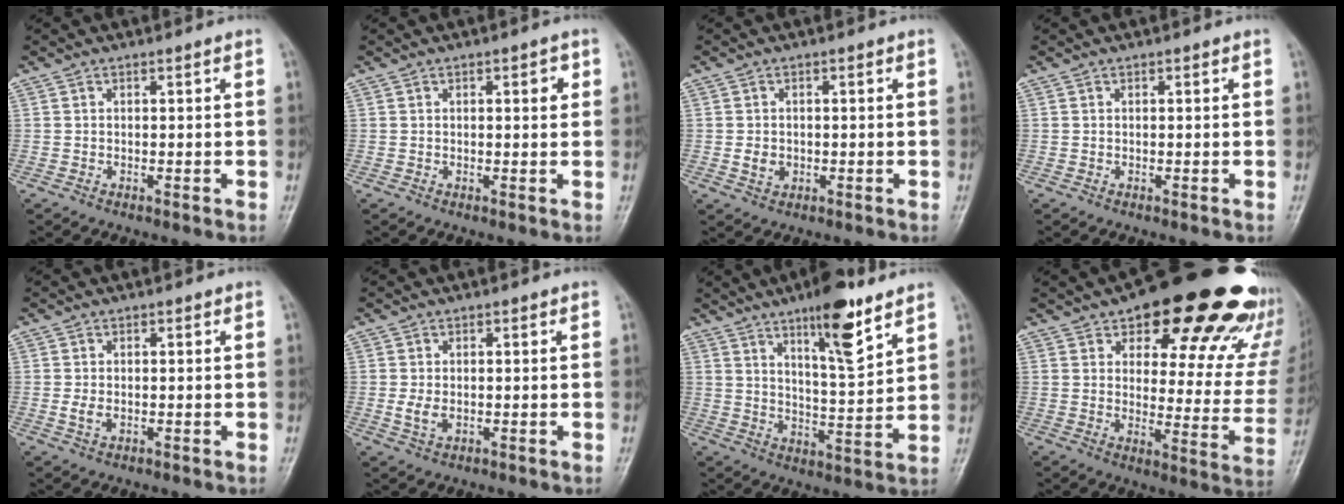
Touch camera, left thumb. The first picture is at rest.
{"total": 2.3, "force": [0.8, 0.9, 1.9], "torque": [-0.018, 0.000, 0.009]}
{"total": 2.5, "force": [-0.4, 2.2, 1.3], "torque": [-0.014, 0.000, -0.005]}
{"total": 0.0}
{"total": 1.9, "force": [-0.1, 1.3, 1.3], "torque": [-0.026, -0.004, -0.002]}
{"total": 2.6, "force": [-0.1, 1.8, 1.9], "torque": [-0.037, -0.007, -0.001]}
{"total": 12.4, "force": [7.8, 2.9, 9.2], "torque": [-0.128, -0.051, 0.126]}
{"total": 28.1, "force": [18.5, 10.8, 18.1], "torque": [-0.198, -0.072, 0.238]}